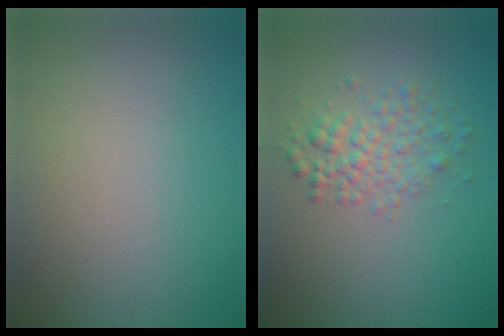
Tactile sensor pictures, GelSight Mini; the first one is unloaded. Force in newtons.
{"total": 2.8, "press": 2.8, "slide": 0.1}